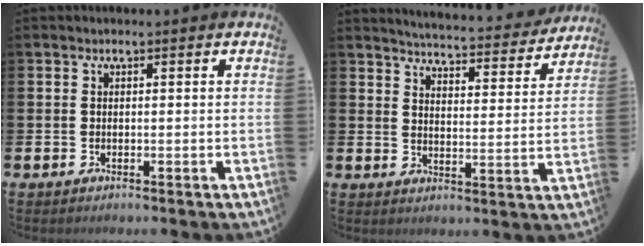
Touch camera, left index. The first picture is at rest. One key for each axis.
{"total": 4.9, "fx": 4.8, "fy": 0.2, "fz": 0.7, "tx": -0.029, "ty": -0.041, "tz": 0.080}